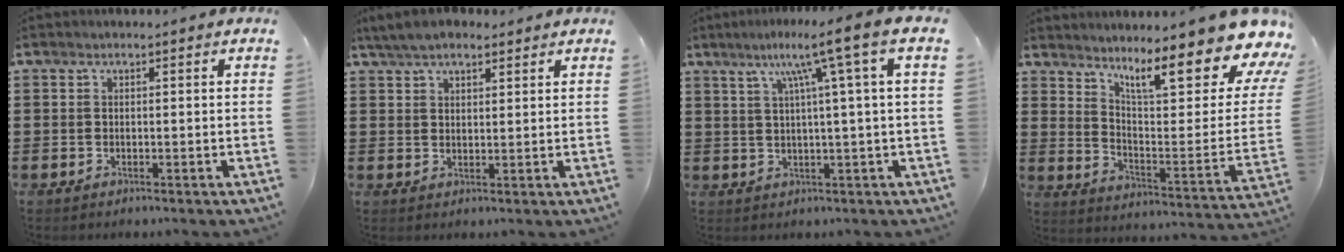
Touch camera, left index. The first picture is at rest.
{"total": 4.5, "force": [3.8, 1.5, 1.9], "torque": [-0.048, -0.001, 0.072]}
{"total": 8.3, "force": [3.2, -1.1, 7.5], "torque": [-0.146, -0.008, 0.039]}
{"total": 14.2, "force": [10.4, 2.1, 9.5], "torque": [-0.156, -0.085, 0.165]}